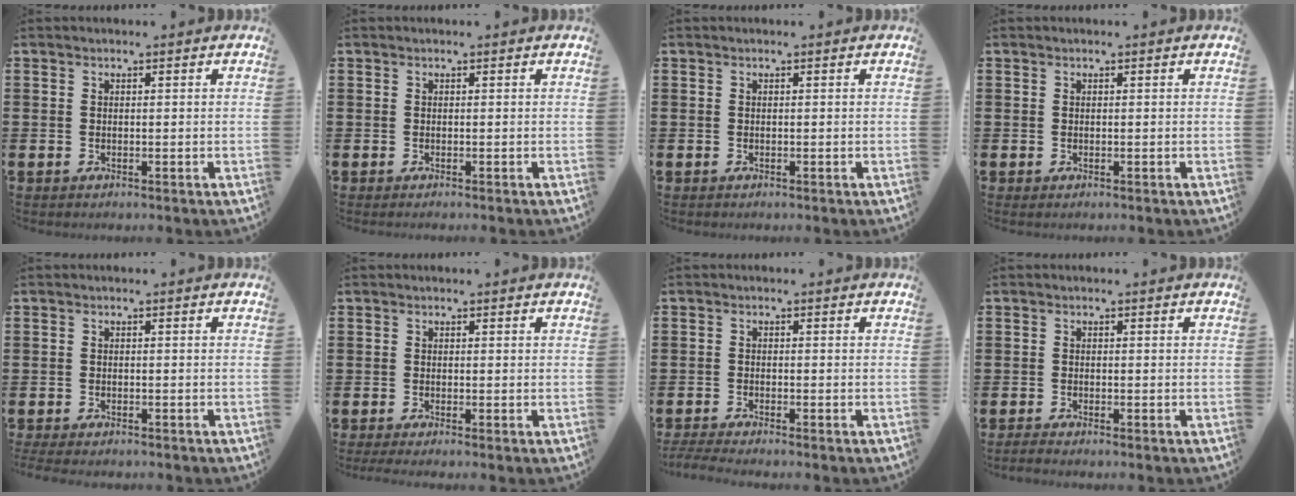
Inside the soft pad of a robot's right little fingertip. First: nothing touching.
{"total": 0.0}
{"total": 0.0}
{"total": 0.0}
{"total": 1.0, "force": [-0.9, 0.3, 0.3], "torque": [-0.009, 0.001, -0.018]}
{"total": 0.7, "force": [-0.4, 0.0, 0.6], "torque": [-0.008, -0.003, -0.008]}
{"total": 1.5, "force": [-1.4, 0.0, 0.6], "torque": [-0.010, 0.003, -0.027]}
{"total": 0.8, "force": [-0.7, 0.0, 0.3], "torque": [-0.007, -0.002, -0.013]}